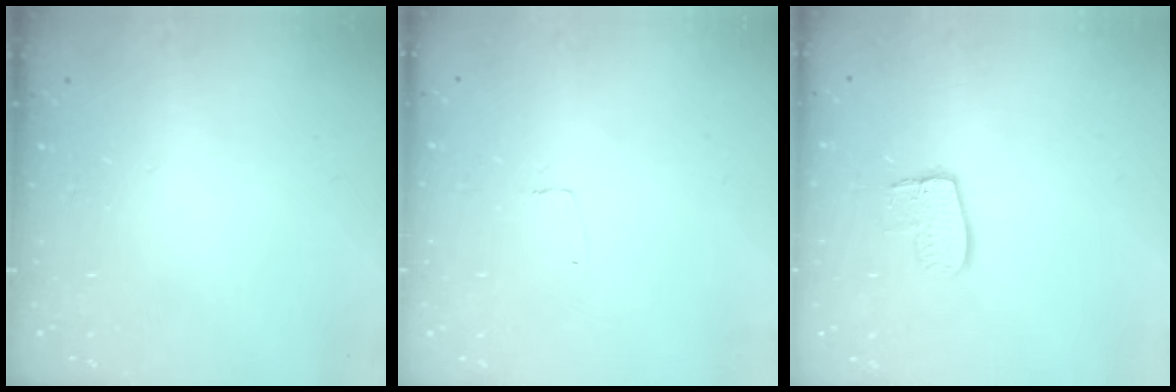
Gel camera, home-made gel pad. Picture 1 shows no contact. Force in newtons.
{"total": 3.0, "press": 3.0, "slide": 0.2}
{"total": 8.3, "press": 8.3, "slide": 0.7}